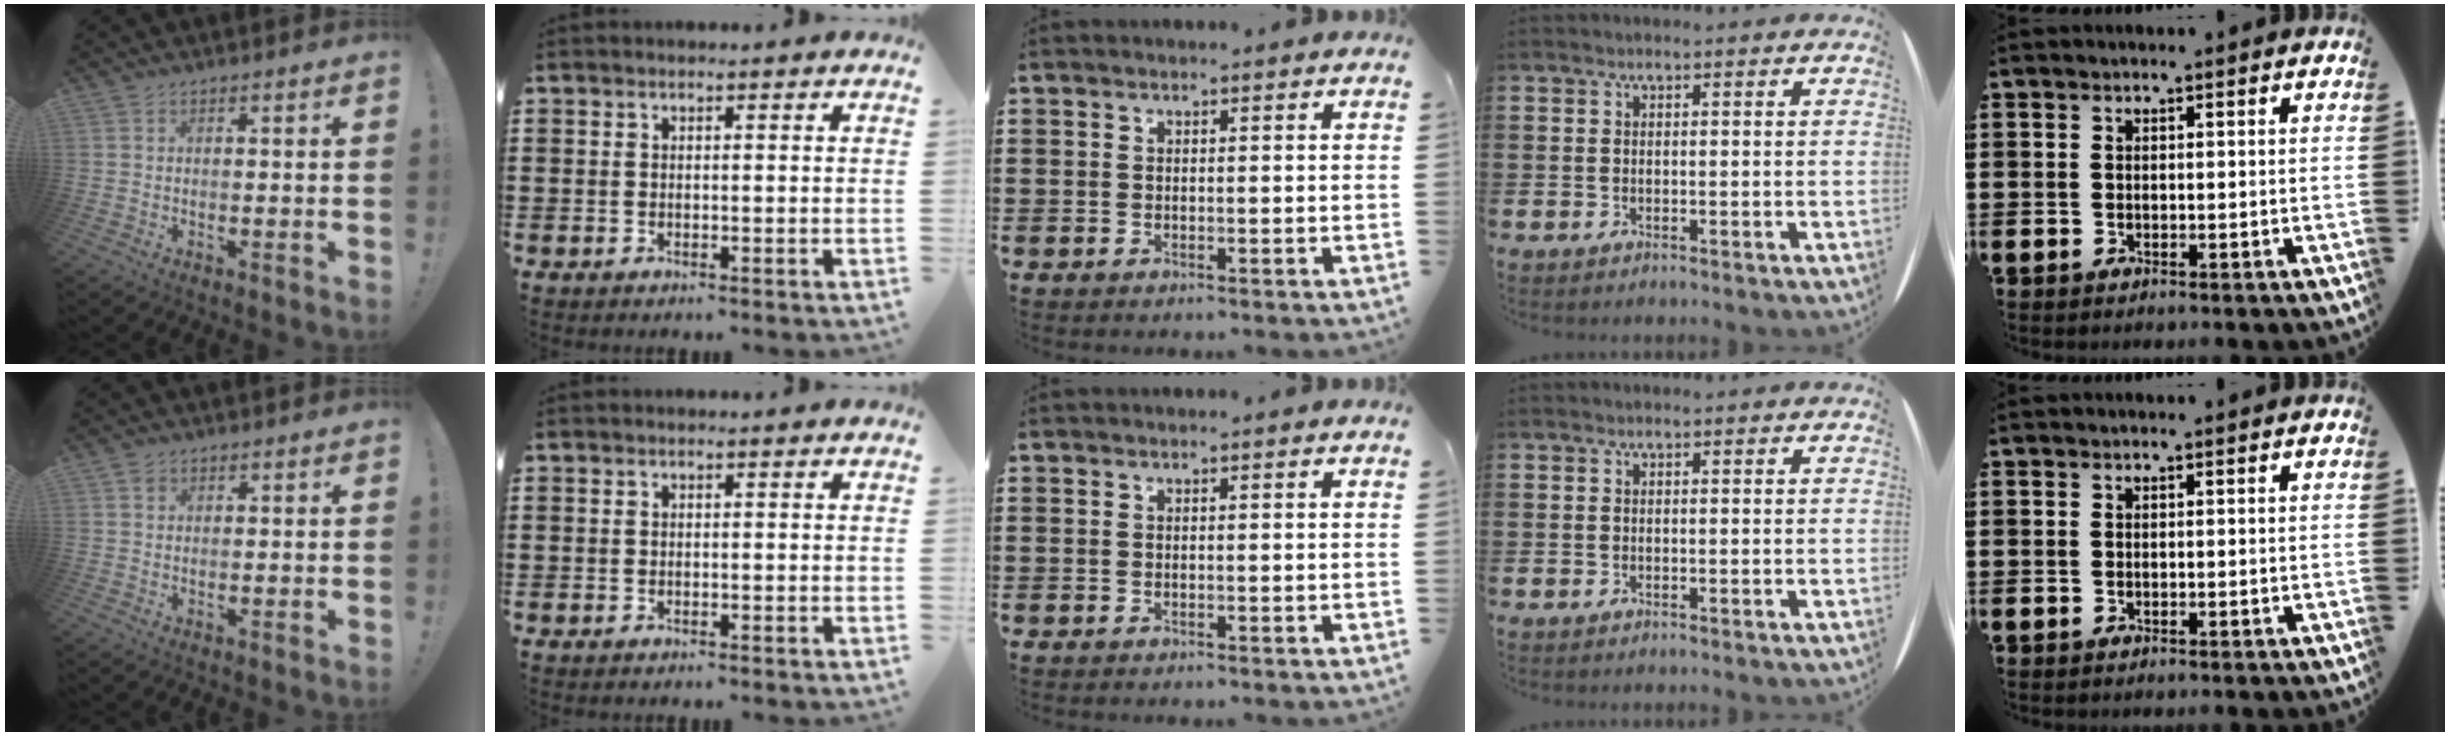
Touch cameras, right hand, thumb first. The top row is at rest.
{"thumb": {"total": 1.0, "force": [0.6, 0.7, 0.2], "torque": [0.001, -0.001, 0.012]}}